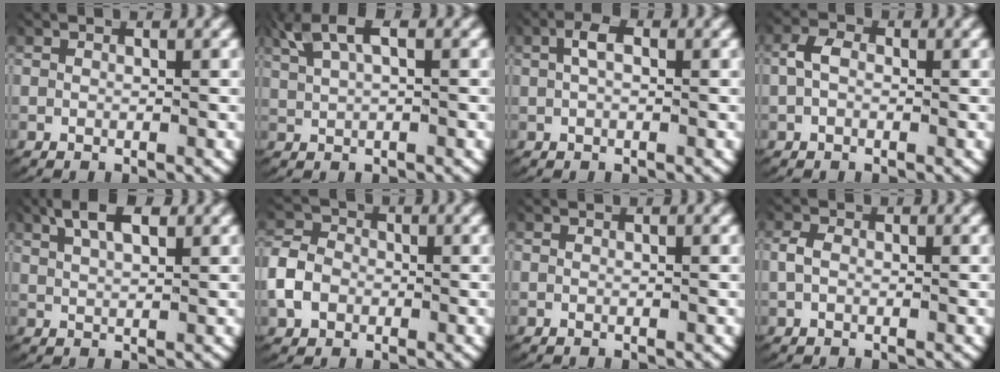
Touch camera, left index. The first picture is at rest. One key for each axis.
{"total": 4.3, "fx": 2.6, "fy": 1.5, "fz": 3.2, "tx": -0.066, "ty": 0.013, "tz": 0.048}
{"total": 2.2, "fx": 0.7, "fy": 1.0, "fz": 1.8, "tx": -0.039, "ty": 0.005, "tz": 0.011}
{"total": 1.9, "fx": 0.2, "fy": 1.3, "fz": 1.4, "tx": -0.036, "ty": 0.001, "tz": 0.004}
{"total": 3.8, "fx": 2.6, "fy": 1.0, "fz": 2.5, "tx": -0.051, "ty": 0.006, "tz": 0.048}
{"total": 4.0, "fx": -0.7, "fy": 3.5, "fz": 1.9, "tx": -0.046, "ty": -0.002, "tz": -0.016}
{"total": 0.0}
{"total": 1.2, "fx": -0.1, "fy": 0.8, "fz": 0.9, "tx": -0.029, "ty": -0.002, "tz": 0.002}